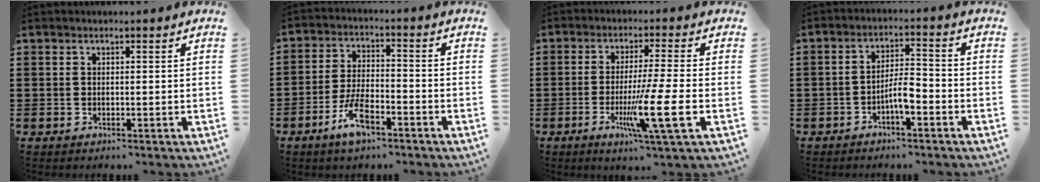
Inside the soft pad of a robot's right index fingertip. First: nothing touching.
{"total": 6.4, "force": [-3.7, 2.4, 4.7], "torque": [-0.110, 0.000, -0.073]}
{"total": 10.2, "force": [-3.0, -0.1, 9.8], "torque": [-0.182, -0.021, -0.054]}
{"total": 4.7, "force": [-2.2, 1.2, 3.9], "torque": [-0.078, 0.005, -0.044]}